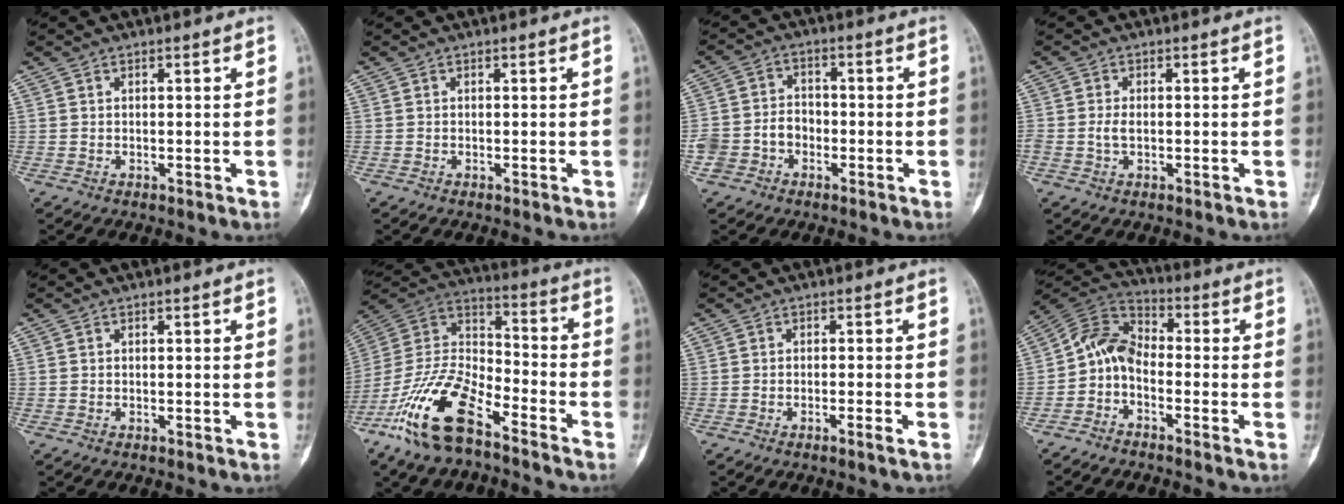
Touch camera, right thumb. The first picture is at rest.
{"total": 0.0}
{"total": 7.2, "force": [-2.4, 5.9, 3.2], "torque": [-0.050, 0.033, -0.043]}
{"total": 2.1, "force": [-0.2, 1.2, 1.6], "torque": [-0.035, 0.002, -0.003]}
{"total": 0.0}
{"total": 18.9, "force": [-11.8, 7.3, 12.8], "torque": [-0.255, 0.064, -0.225]}
{"total": 1.7, "force": [-1.0, -0.2, 1.4], "torque": [-0.032, 0.002, -0.020]}
{"total": 7.8, "force": [-2.4, 5.1, 5.4], "torque": [-0.094, 0.050, -0.066]}